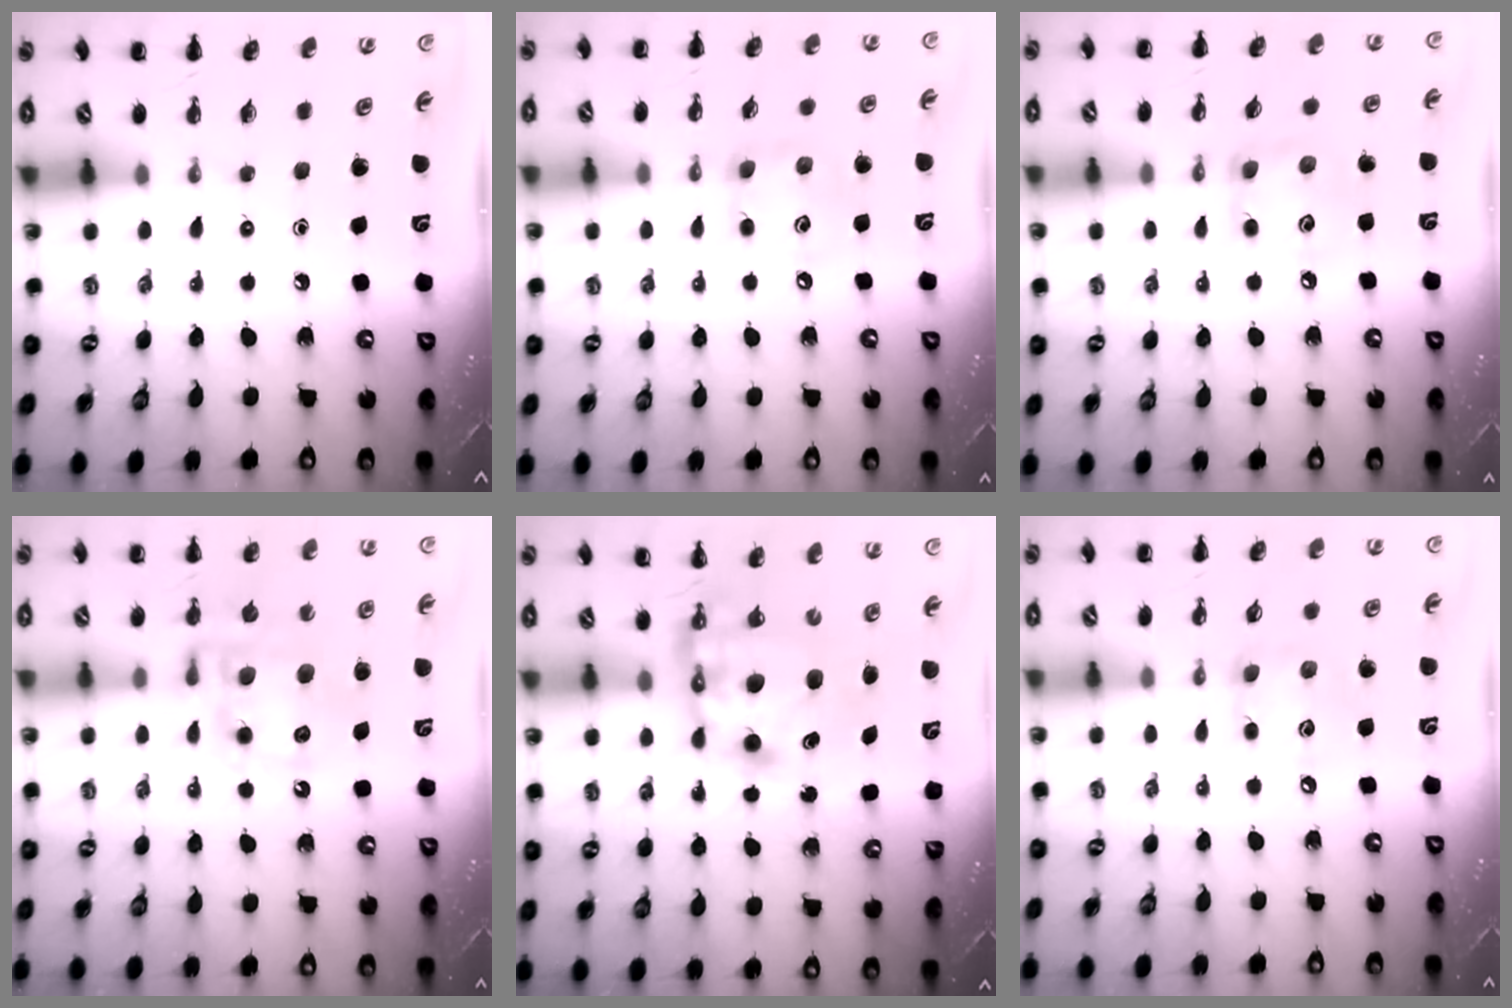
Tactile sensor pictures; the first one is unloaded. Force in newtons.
{"total": 7.5, "press": 7.5, "slide": 0.7}
{"total": 8.3, "press": 8.3, "slide": 0.3}
{"total": 13.5, "press": 13.1, "slide": 2.9}
{"total": 8.5, "press": 8.2, "slide": 2.2}
{"total": 8.6, "press": 8.6, "slide": 0.8}